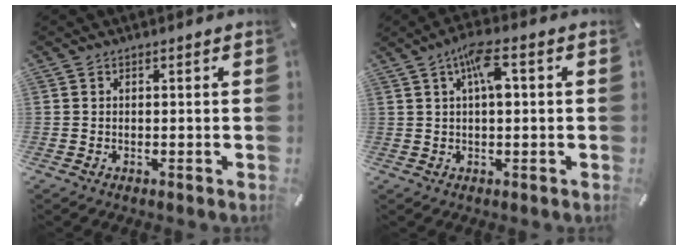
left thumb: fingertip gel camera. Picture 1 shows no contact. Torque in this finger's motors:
{"motor_torque": [1.42, 1.39, 1.37, -0.87, 0.11]}